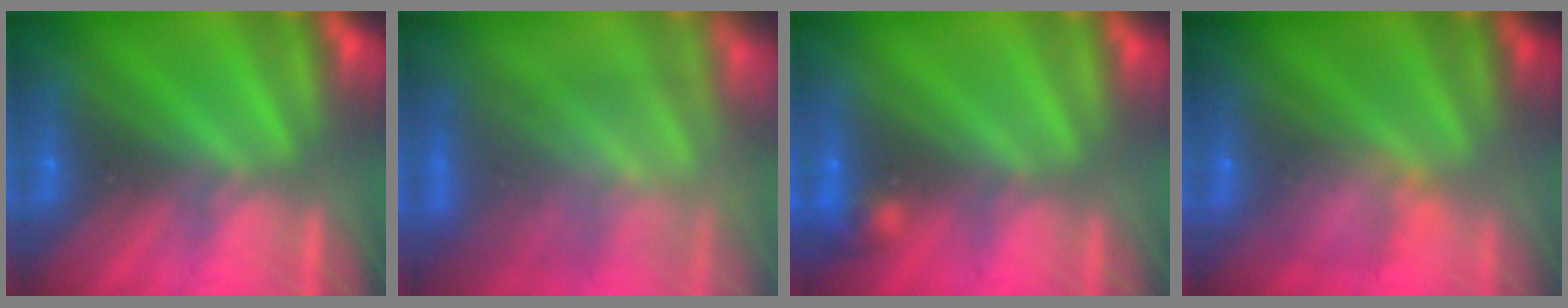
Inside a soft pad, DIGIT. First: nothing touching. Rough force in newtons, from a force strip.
{"total": 4.6}
{"total": 3.1}
{"total": 8.5}